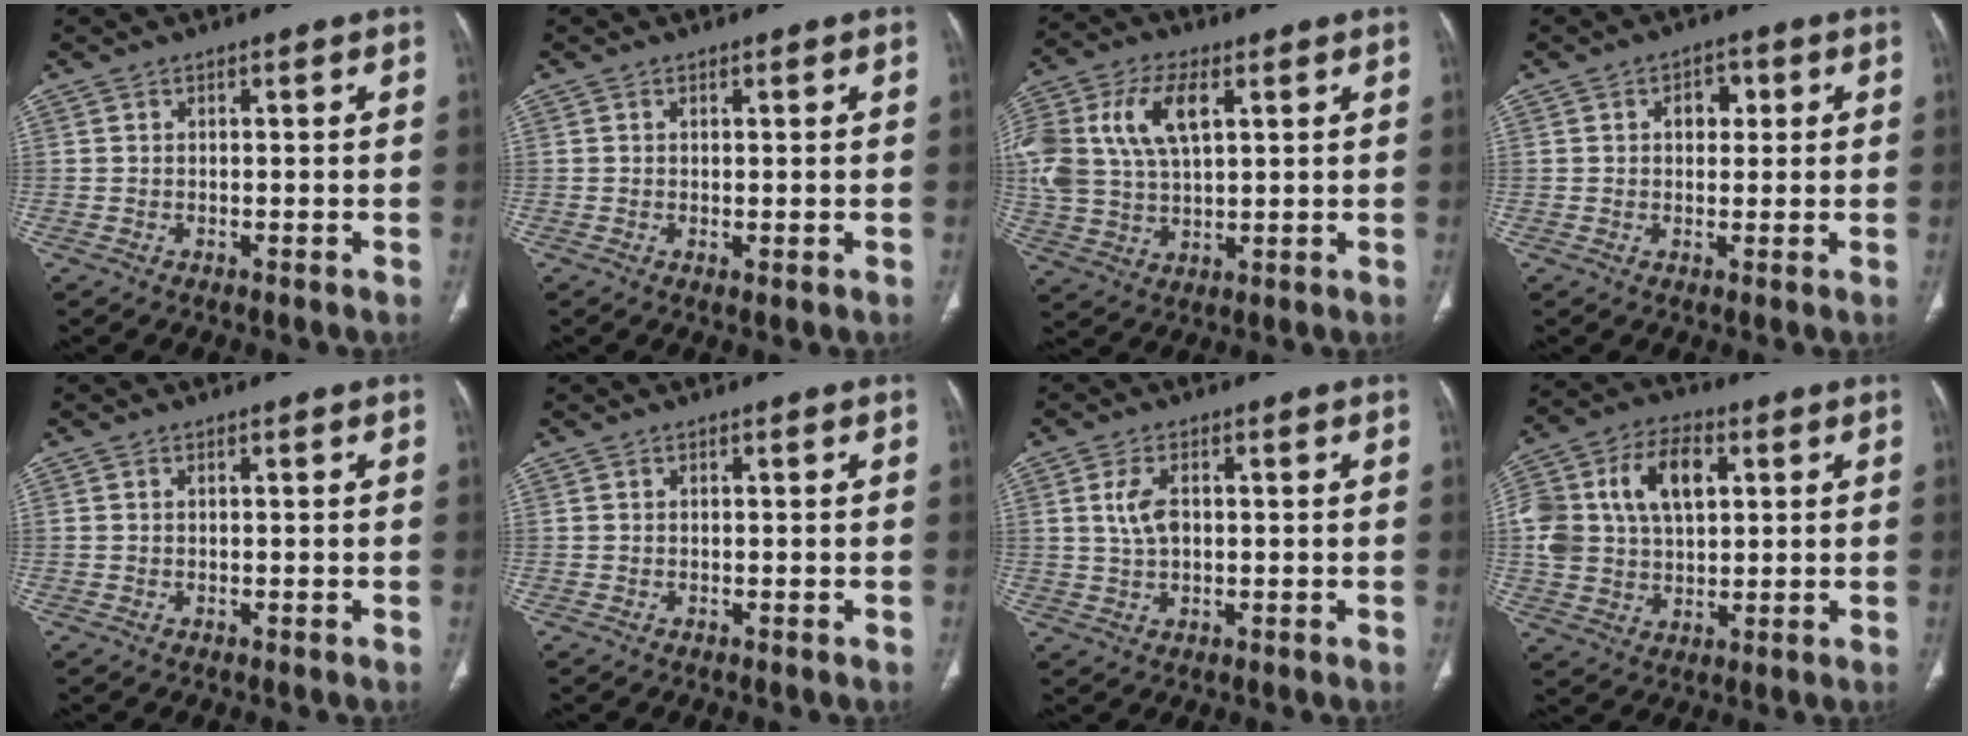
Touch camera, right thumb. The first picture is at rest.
{"total": 0.7, "force": [0.0, 0.2, 0.7], "torque": [-0.017, -0.006, 0.002]}
{"total": 18.6, "force": [5.7, 10.9, 14.0], "torque": [-0.322, 0.011, 0.107]}
{"total": 3.9, "force": [1.0, 2.8, 2.5], "torque": [-0.015, 0.001, 0.010]}
{"total": 0.0}
{"total": 0.0}
{"total": 4.7, "force": [0.8, 2.7, 3.8], "torque": [-0.080, 0.001, 0.018]}
{"total": 17.3, "force": [4.2, 11.4, 12.3], "torque": [-0.244, 0.013, 0.077]}